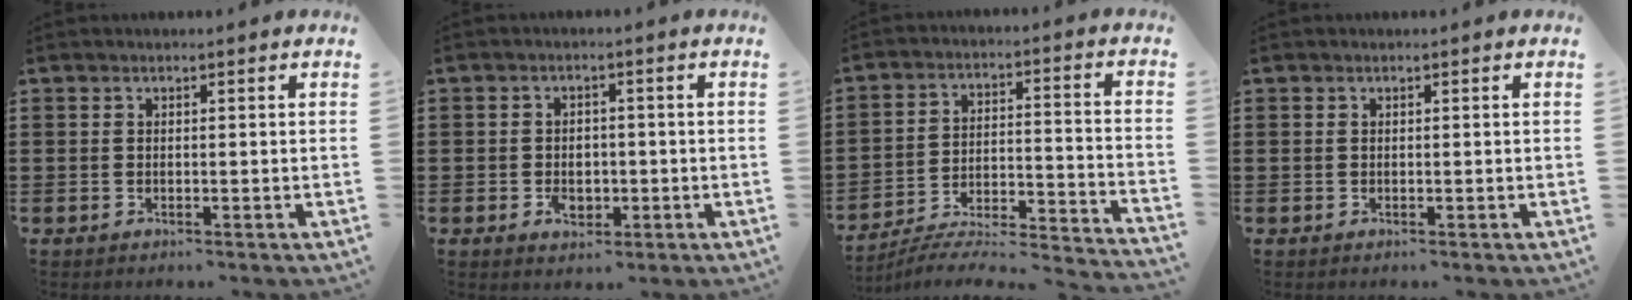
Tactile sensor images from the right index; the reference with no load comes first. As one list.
[{"total": 2.9, "force": [-0.9, 2.3, 1.6], "torque": [-0.027, 0.000, -0.019]}, {"total": 4.6, "force": [-4.2, 0.5, 1.8], "torque": [-0.033, -0.012, -0.087]}, {"total": 0.0}]